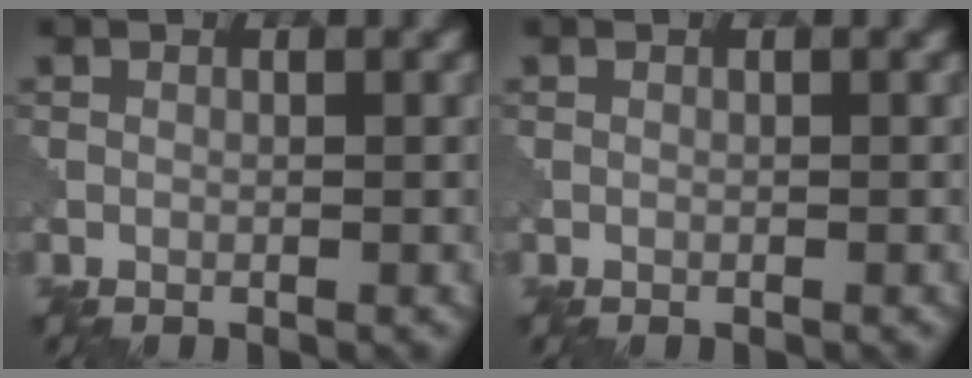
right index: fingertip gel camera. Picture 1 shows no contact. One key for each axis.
{"total": 0.0}